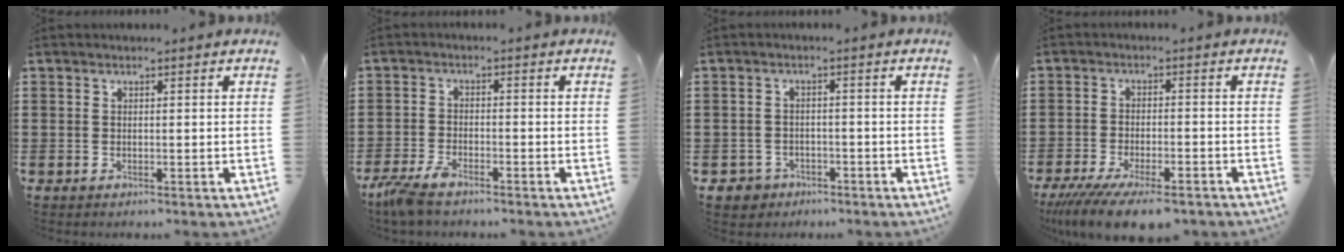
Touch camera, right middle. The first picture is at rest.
{"total": 4.2, "force": [-3.3, 0.9, 2.4], "torque": [-0.076, -0.011, -0.072]}
{"total": 2.2, "force": [-1.8, 1.2, 0.2], "torque": [-0.012, 0.001, -0.039]}
{"total": 6.8, "force": [-5.6, 1.0, 3.8], "torque": [-0.084, -0.015, -0.104]}